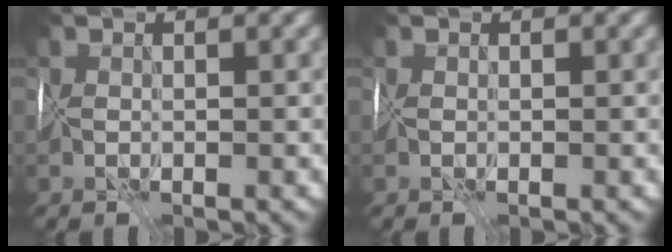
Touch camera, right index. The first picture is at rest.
{"total": 0.0}